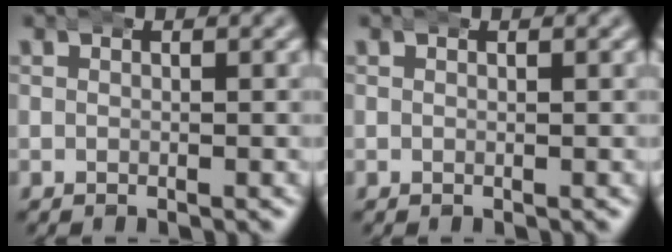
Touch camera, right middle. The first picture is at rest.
{"total": 0.0}